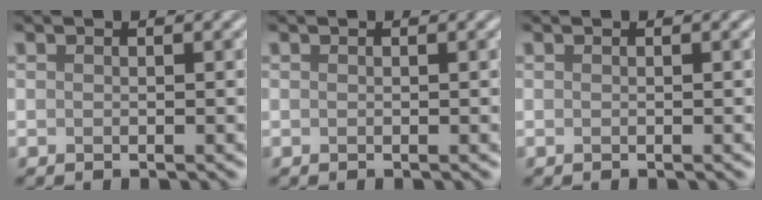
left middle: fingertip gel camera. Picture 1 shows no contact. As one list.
[{"total": 0.0}, {"total": 0.0}]